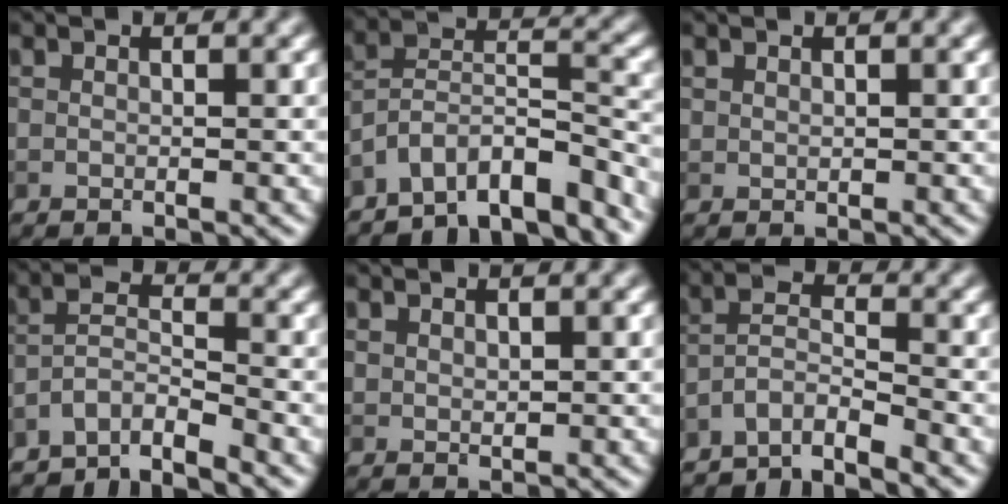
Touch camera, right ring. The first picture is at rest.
{"total": 8.5, "force": [-7.1, 3.0, 3.6], "torque": [-0.054, 0.010, -0.126]}
{"total": 0.6, "force": [0.4, 0.4, 0.1], "torque": [-0.003, -0.001, 0.008]}
{"total": 4.2, "force": [-3.9, 0.6, 1.5], "torque": [-0.026, 0.001, -0.082]}
{"total": 0.9, "force": [0.7, 0.6, 0.3], "torque": [-0.009, -0.002, 0.017]}
{"total": 4.1, "force": [-3.7, 0.6, 1.6], "torque": [-0.027, 0.003, -0.079]}